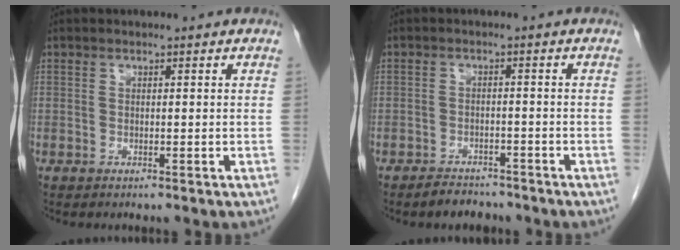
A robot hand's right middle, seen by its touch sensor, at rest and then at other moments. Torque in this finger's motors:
{"motor_torque": [0.64, -0.33, 0.00, 0.03]}